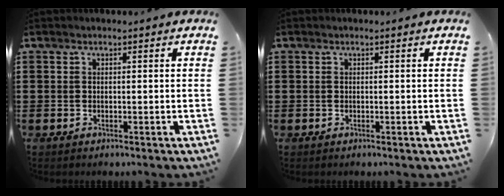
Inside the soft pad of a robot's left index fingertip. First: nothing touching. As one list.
[{"total": 0.0}]